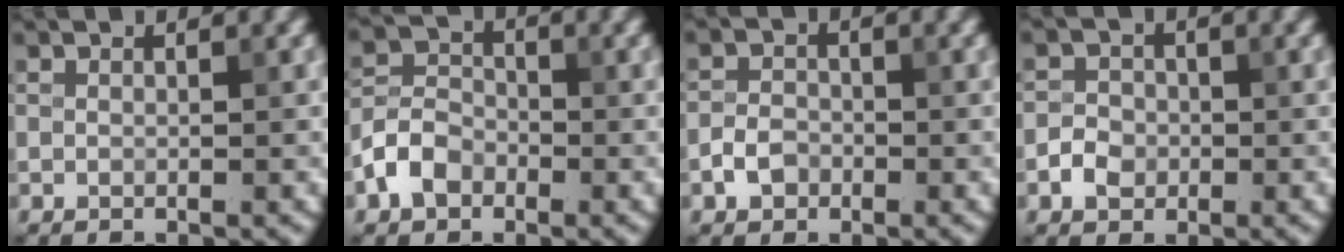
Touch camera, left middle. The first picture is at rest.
{"total": 3.6, "force": [-1.8, 2.6, 1.7], "torque": [-0.033, 0.007, -0.040]}
{"total": 2.1, "force": [-1.0, 1.6, 1.0], "torque": [-0.016, 0.003, -0.024]}
{"total": 2.1, "force": [-0.7, 1.8, 0.9], "torque": [-0.011, 0.002, -0.018]}